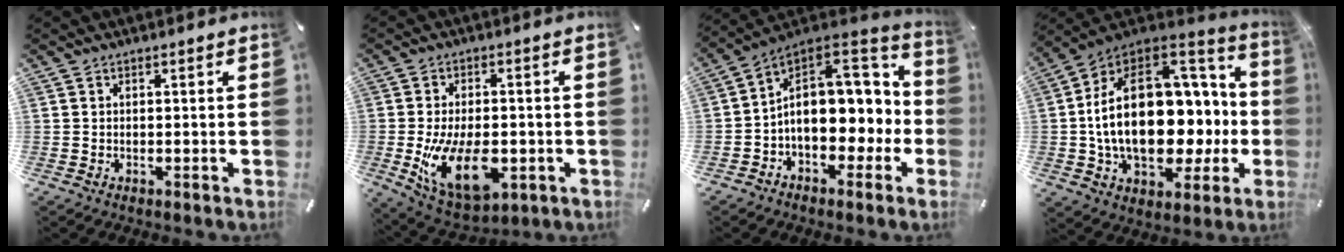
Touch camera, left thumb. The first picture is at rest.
{"total": 16.4, "force": [-3.5, 9.8, 12.6], "torque": [-0.218, -0.010, -0.052]}
{"total": 16.1, "force": [0.4, 11.6, 11.2], "torque": [-0.167, -0.011, 0.015]}
{"total": 28.3, "force": [0.1, 18.2, 21.6], "torque": [-0.392, -0.010, 0.016]}